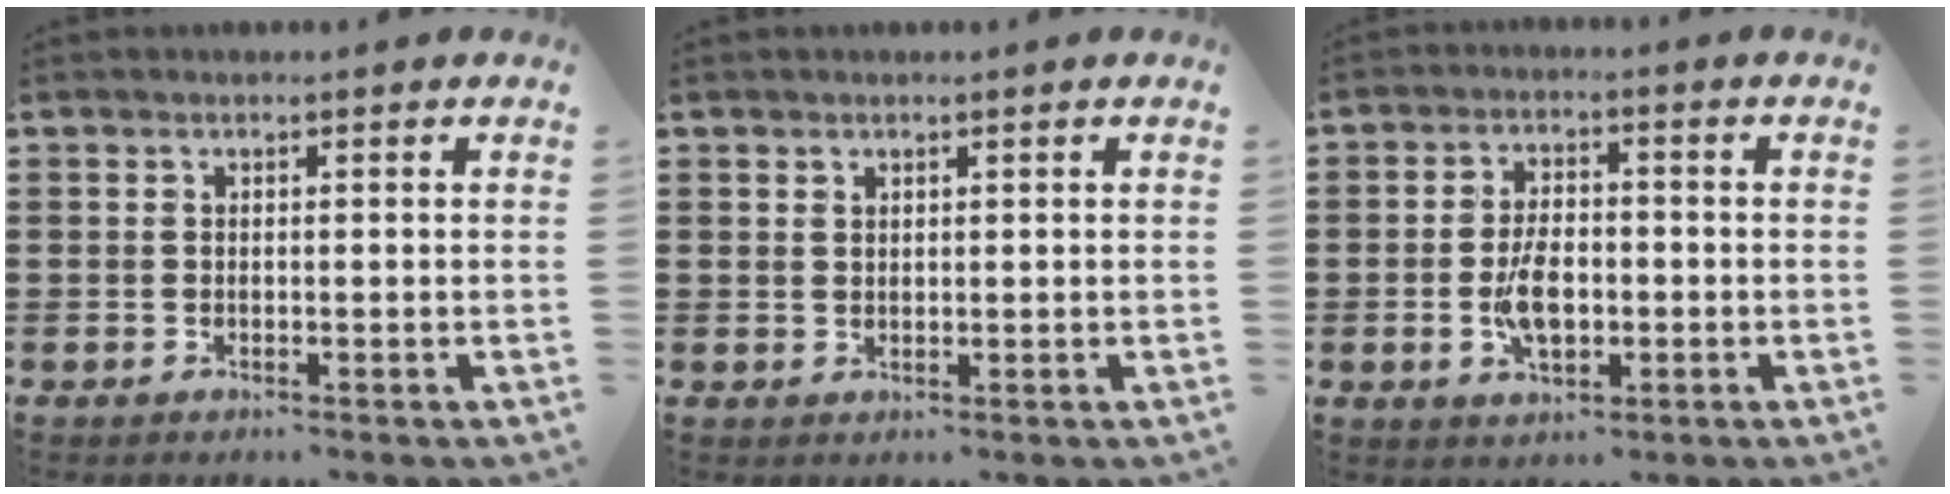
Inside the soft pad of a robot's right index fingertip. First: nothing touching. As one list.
[{"total": 1.0, "force": [0.8, 0.6, 0.2], "torque": [-0.006, 0.002, 0.015]}, {"total": 6.1, "force": [-1.2, 3.3, 5.0], "torque": [-0.101, -0.003, -0.026]}]